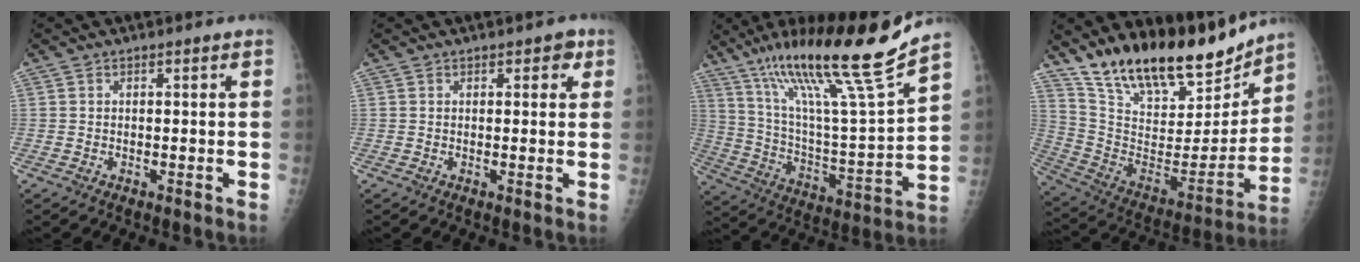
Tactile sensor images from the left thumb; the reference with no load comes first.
{"total": 2.7, "force": [1.2, 1.5, 2.0], "torque": [-0.005, 0.001, 0.009]}
{"total": 24.1, "force": [17.1, 0.8, 16.9], "torque": [-0.260, -0.072, 0.303]}
{"total": 23.5, "force": [19.0, 8.6, 10.9], "torque": [-0.147, -0.093, 0.328]}